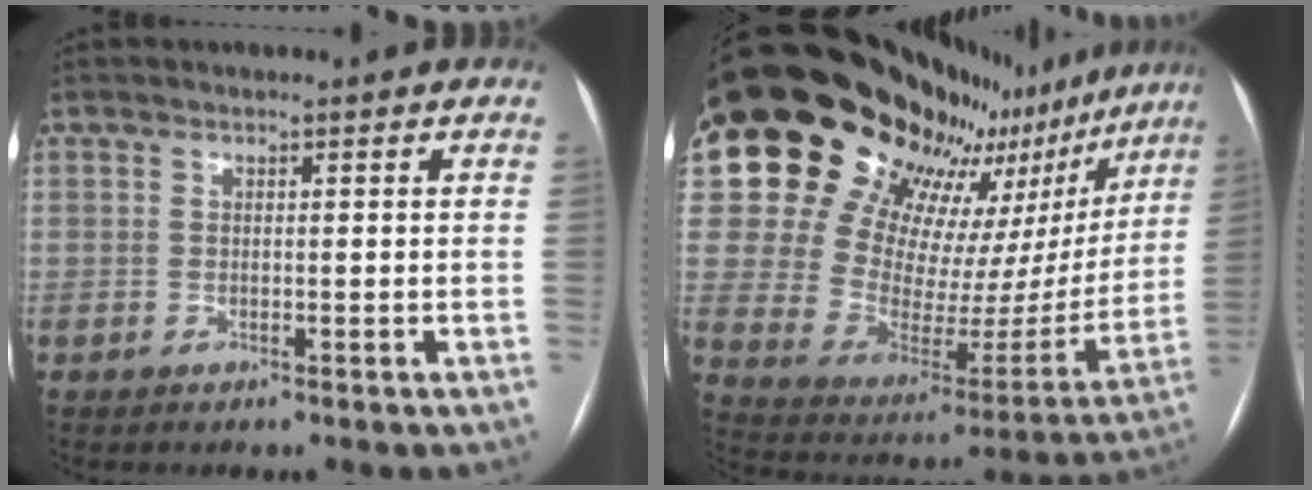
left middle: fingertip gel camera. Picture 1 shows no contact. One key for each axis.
{"total": 28.8, "fx": 22.9, "fy": 10.1, "fz": 14.1, "tx": -0.234, "ty": -0.048, "tz": 0.319}